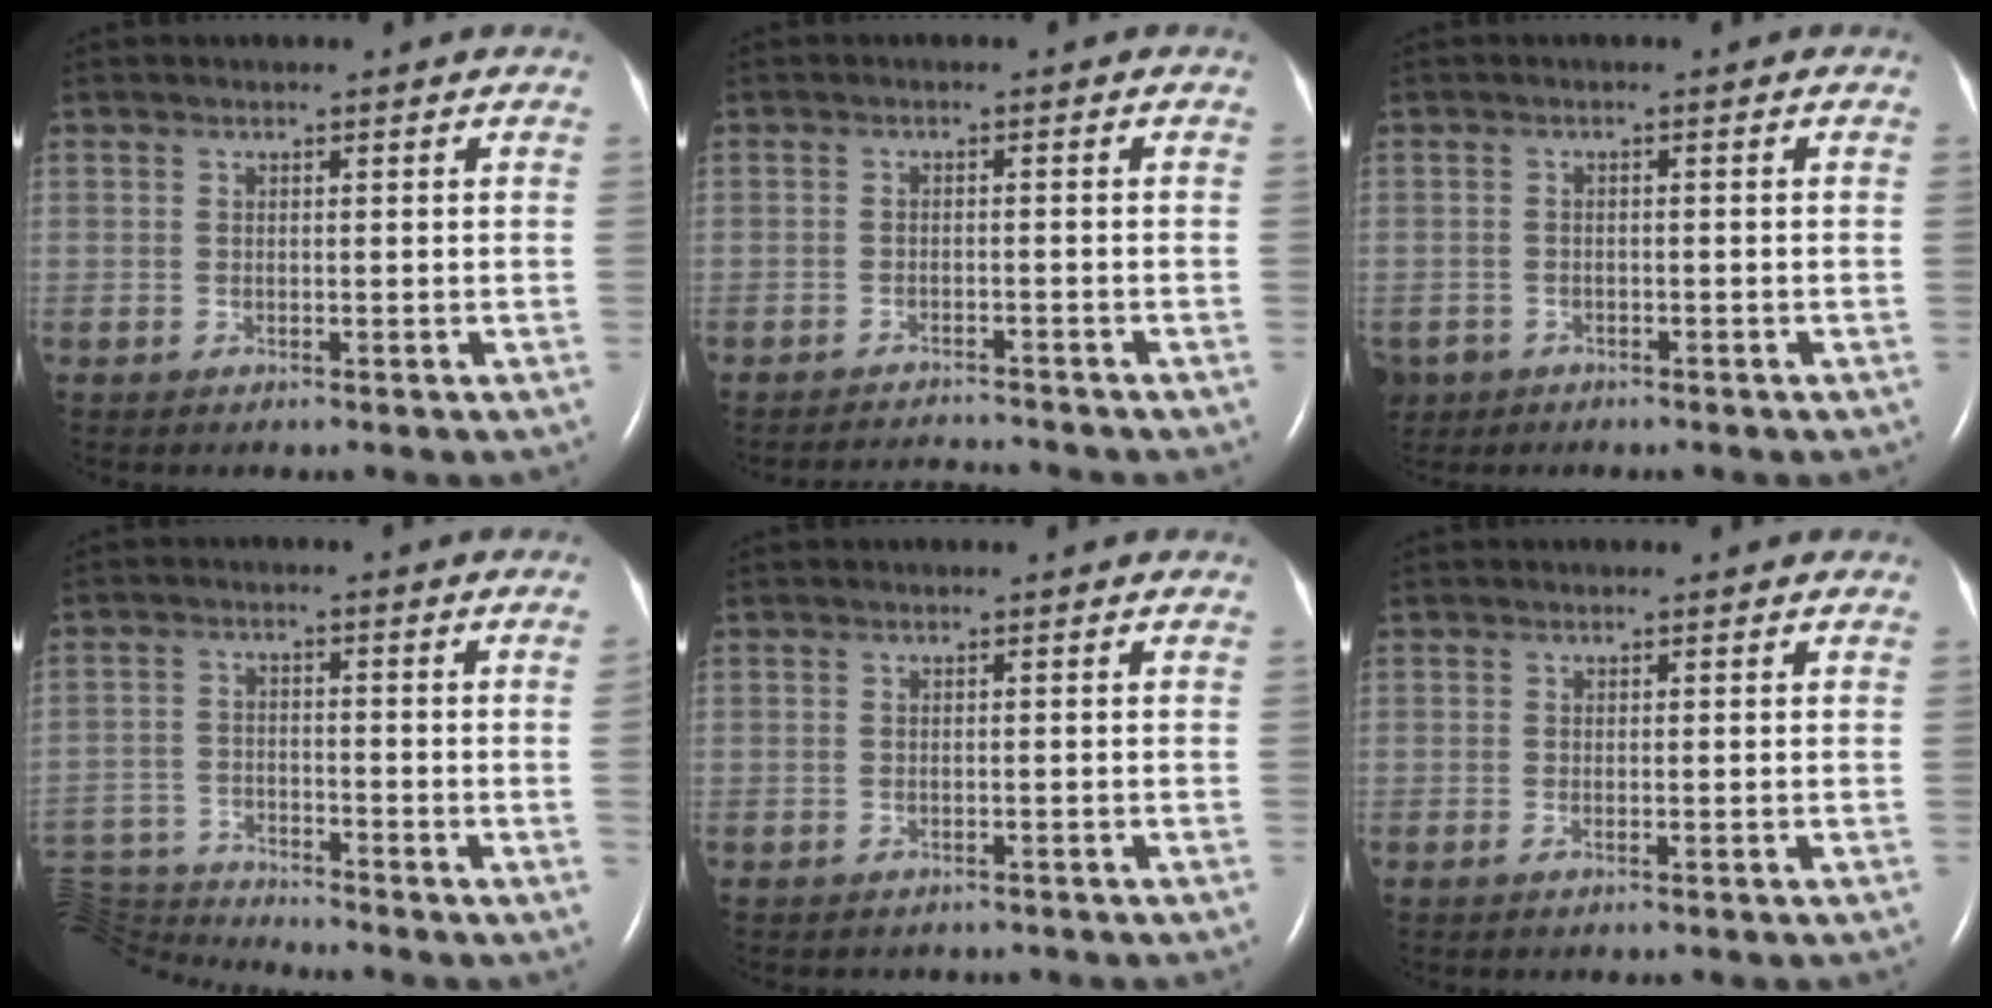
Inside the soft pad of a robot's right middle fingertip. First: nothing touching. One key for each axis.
{"total": 4.7, "fx": -4.7, "fy": -0.5, "fz": 0.0, "tx": -0.005, "ty": -0.010, "tz": -0.074}
{"total": 4.3, "fx": -3.0, "fy": 3.0, "fz": 0.6, "tx": -0.016, "ty": 0.001, "tz": -0.051}
{"total": 9.9, "fx": -9.1, "fy": -2.8, "fz": 2.7, "tx": -0.059, "ty": 0.010, "tz": -0.168}
{"total": 1.8, "fx": -1.5, "fy": 0.8, "fz": 0.4, "tx": -0.014, "ty": -0.002, "tz": -0.015}
{"total": 0.0}